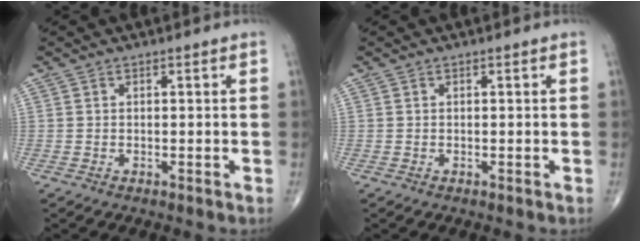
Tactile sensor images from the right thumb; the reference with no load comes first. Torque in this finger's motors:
{"motor_torque": [-0.07, 0.07, 0.02, -0.05, 0.04]}